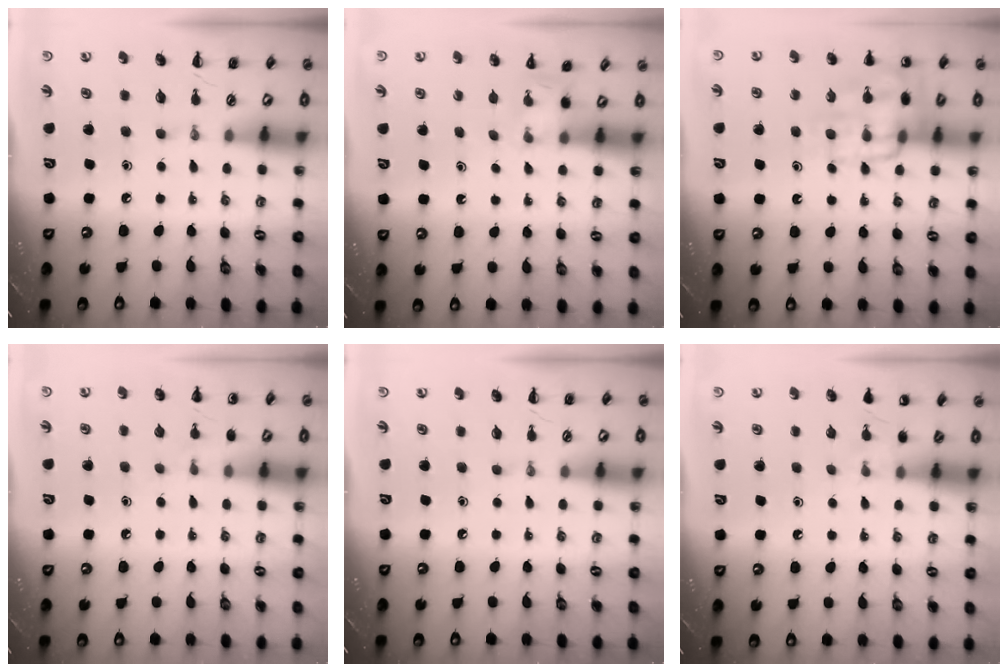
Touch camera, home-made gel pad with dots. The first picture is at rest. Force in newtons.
{"total": 3.8, "press": 3.6, "slide": 1.1}
{"total": 14.3, "press": 14.2, "slide": 1.9}
{"total": 5.0, "press": 4.7, "slide": 1.7}
{"total": 0.0}
{"total": 3.7, "press": 3.6, "slide": 1.1}